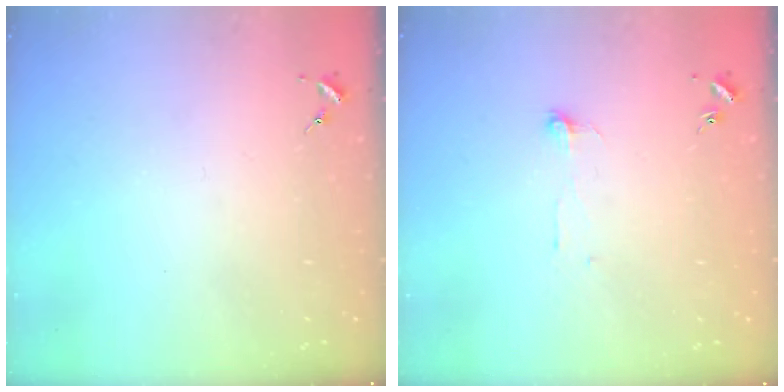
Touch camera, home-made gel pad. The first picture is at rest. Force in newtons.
{"total": 4.0, "press": 4.0, "slide": 0.3}